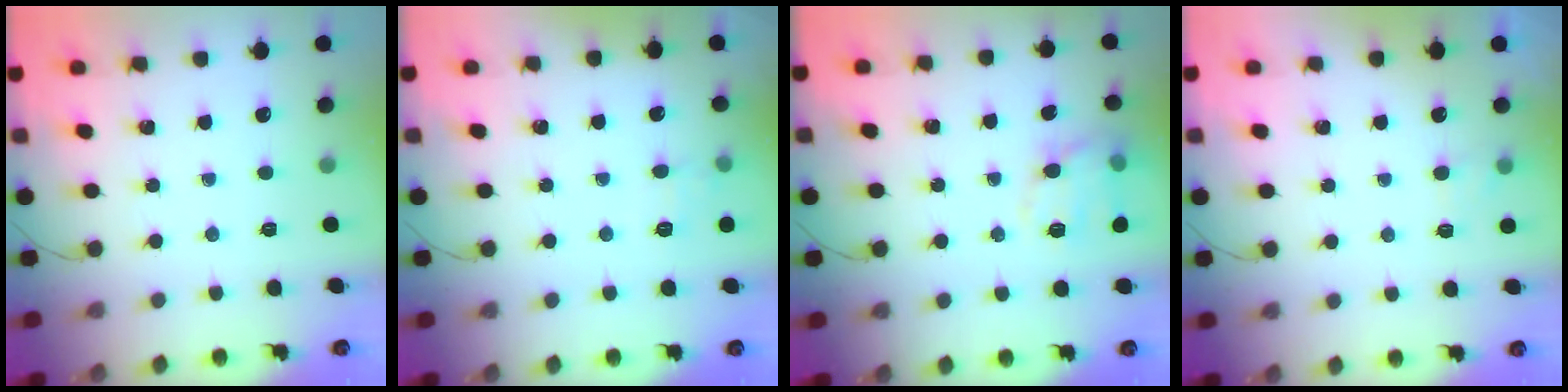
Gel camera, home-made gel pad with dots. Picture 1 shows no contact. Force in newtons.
{"total": 7.6, "press": 7.4, "slide": 1.8}
{"total": 12.4, "press": 12.4, "slide": 0.3}
{"total": 2.6, "press": 2.4, "slide": 1.2}